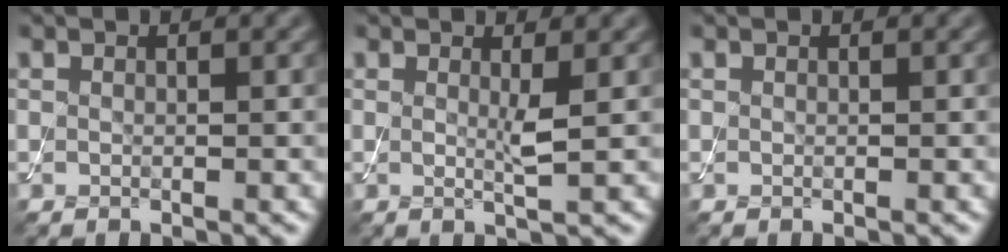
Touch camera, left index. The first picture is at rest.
{"total": 1.6, "force": [0.3, 0.1, 1.6], "torque": [-0.034, -0.007, 0.004]}
{"total": 0.0}